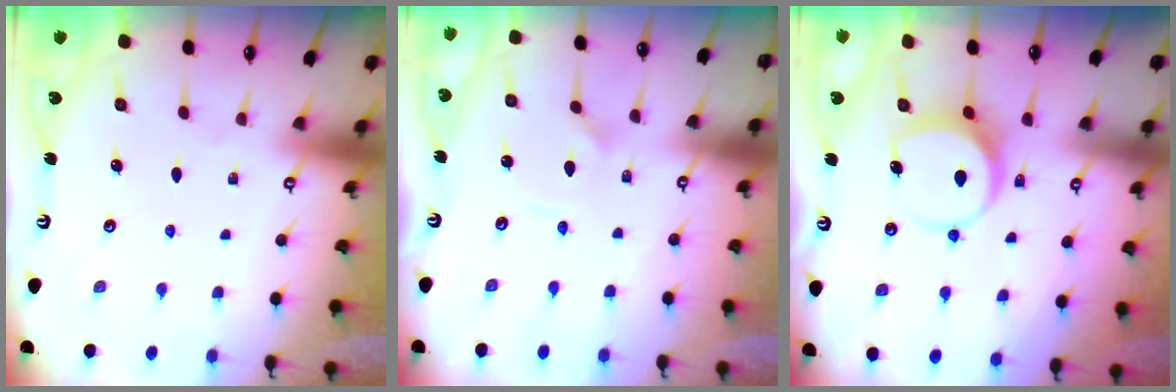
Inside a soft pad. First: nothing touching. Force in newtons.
{"total": 2.2, "press": 2.2, "slide": 0.1}
{"total": 8.5, "press": 8.4, "slide": 0.9}